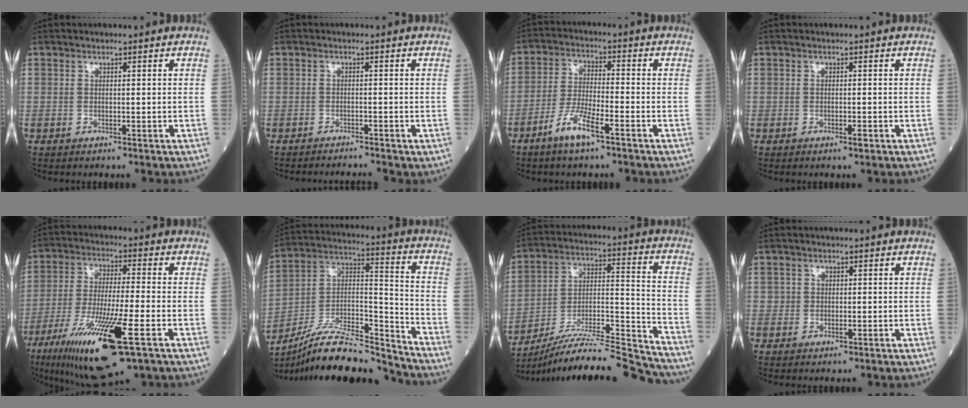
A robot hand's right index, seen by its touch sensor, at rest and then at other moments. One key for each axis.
{"total": 2.1, "fx": -2.0, "fy": -0.4, "fz": 0.3, "tx": -0.006, "ty": -0.009, "tz": -0.030}
{"total": 6.7, "fx": -4.2, "fy": 0.8, "fz": 5.2, "tx": -0.111, "ty": -0.005, "tz": -0.083}
{"total": 0.7, "fx": -0.4, "fy": 0.1, "fz": 0.6, "tx": -0.008, "ty": 0.000, "tz": -0.006}
{"total": 17.9, "fx": -8.7, "fy": 2.0, "fz": 15.5, "tx": -0.293, "ty": -0.043, "tz": -0.149}
{"total": 19.0, "fx": -17.4, "fy": 2.1, "fz": 7.3, "tx": -0.141, "ty": 0.028, "tz": -0.306}
{"total": 22.5, "fx": -21.2, "fy": -0.1, "fz": 7.6, "tx": -0.127, "ty": 0.000, "tz": -0.341}
{"total": 1.3, "fx": -0.1, "fy": 1.2, "fz": 0.6, "tx": -0.008, "ty": 0.000, "tz": -0.002}